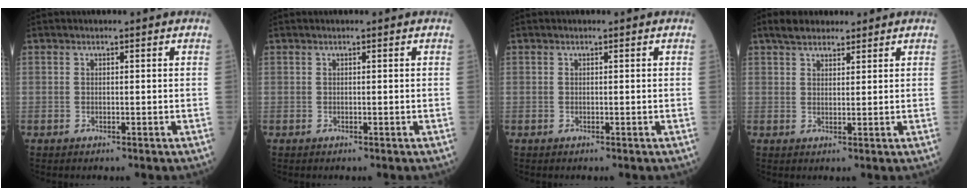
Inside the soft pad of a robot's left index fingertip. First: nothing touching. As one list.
[{"total": 0.0}, {"total": 0.0}, {"total": 4.1, "force": [3.3, 1.8, 1.7], "torque": [-0.036, 0.019, 0.058]}]